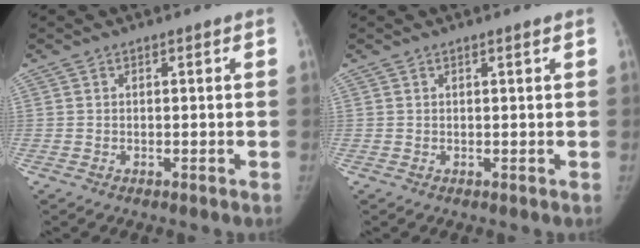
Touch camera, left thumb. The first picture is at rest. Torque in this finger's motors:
{"motor_torque": [-0.23, -0.06, -0.69, 0.20, -0.01]}